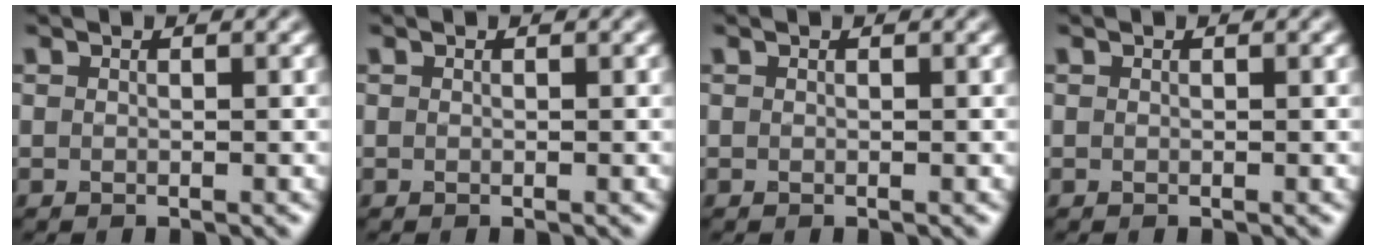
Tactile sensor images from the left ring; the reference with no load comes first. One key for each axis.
{"total": 0.0}
{"total": 0.0}
{"total": 0.0}